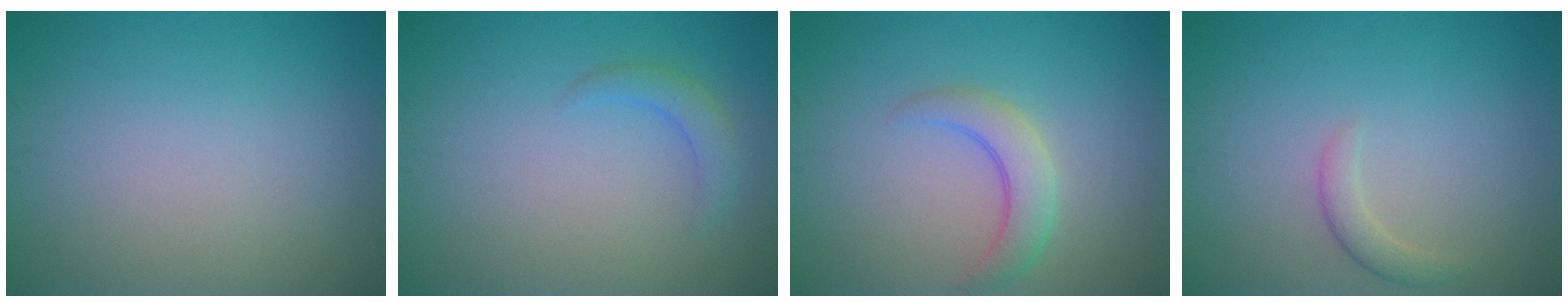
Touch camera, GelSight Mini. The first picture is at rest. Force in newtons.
{"total": 1.7, "press": 1.7, "slide": 0.2}
{"total": 3.0, "press": 3.0, "slide": 0.2}
{"total": 1.5, "press": 1.5, "slide": 0.1}